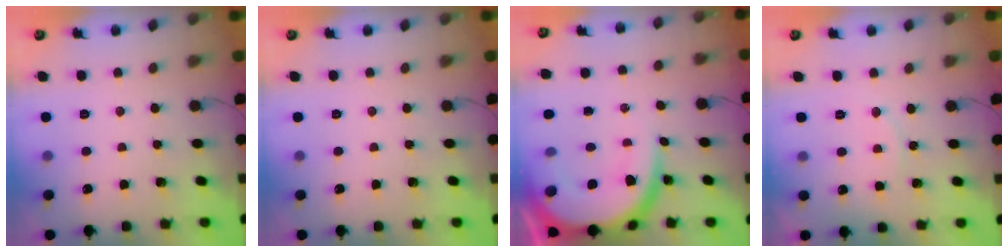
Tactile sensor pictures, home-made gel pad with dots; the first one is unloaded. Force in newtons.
{"total": 0.0}
{"total": 16.9, "press": 16.8, "slide": 1.5}
{"total": 3.8, "press": 3.8, "slide": 0.5}